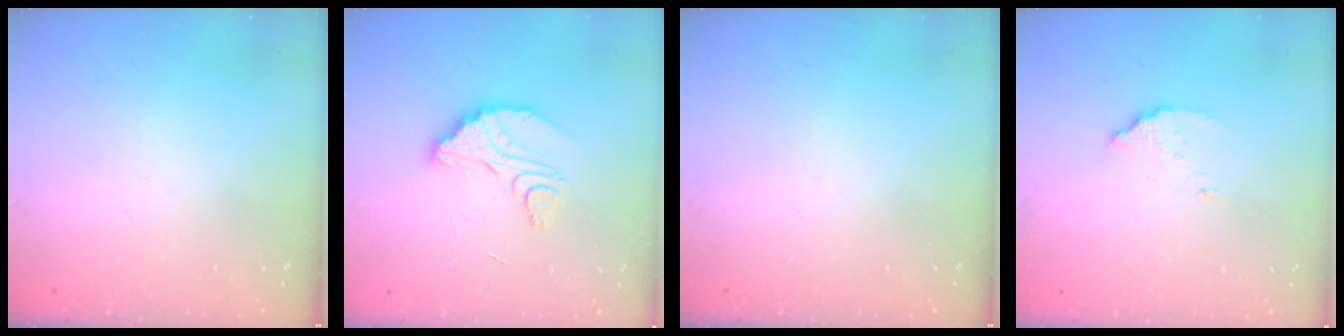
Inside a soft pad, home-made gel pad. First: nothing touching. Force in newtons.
{"total": 11.3, "press": 11.2, "slide": 0.7}
{"total": 0.0}
{"total": 2.8, "press": 2.8, "slide": 0.2}